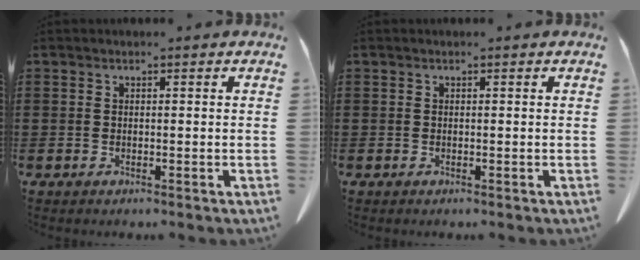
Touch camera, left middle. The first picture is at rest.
{"total": 0.0}